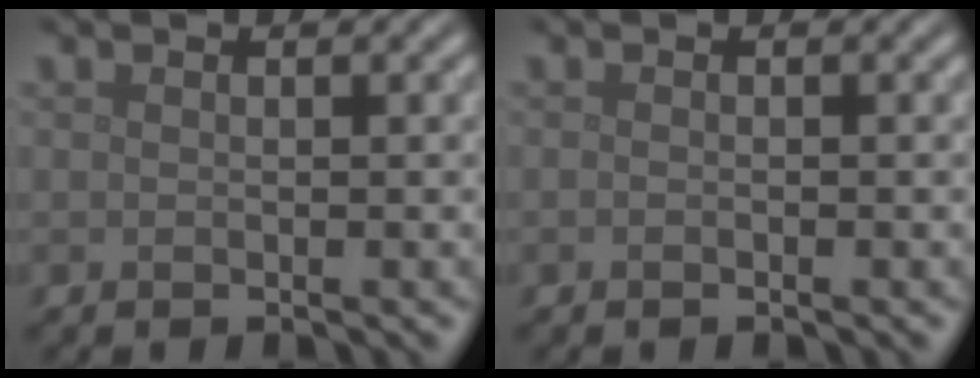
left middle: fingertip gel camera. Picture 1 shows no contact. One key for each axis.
{"total": 0.0}